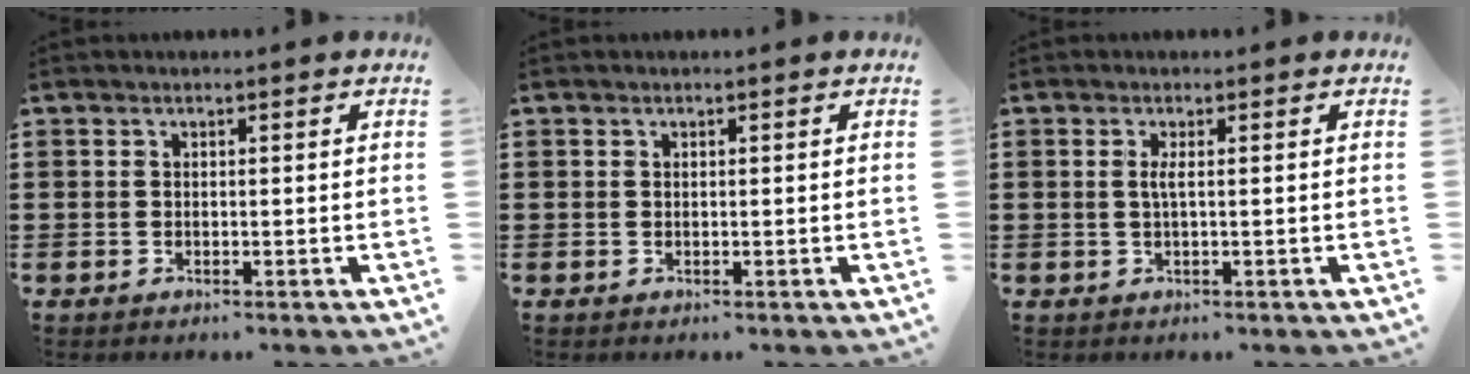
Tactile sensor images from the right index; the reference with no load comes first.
{"total": 0.0}
{"total": 1.6, "force": [0.0, 0.0, 1.6], "torque": [-0.031, -0.003, -0.001]}